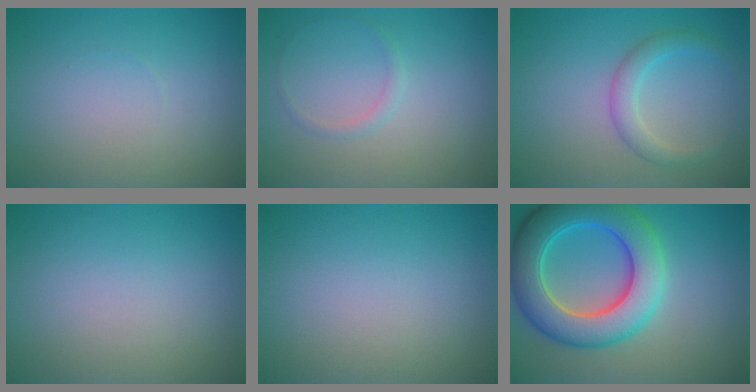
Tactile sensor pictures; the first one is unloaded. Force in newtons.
{"total": 0.8, "press": 0.8, "slide": 0.0}
{"total": 2.4, "press": 2.4, "slide": 0.1}
{"total": 0.0}
{"total": 0.0}
{"total": 9.5, "press": 9.5, "slide": 0.2}